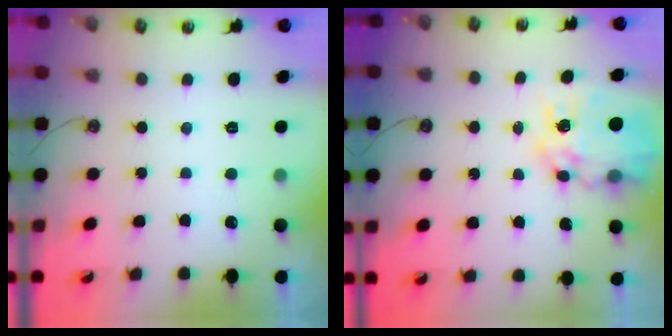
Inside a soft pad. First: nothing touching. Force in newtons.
{"total": 13.2, "press": 13.2, "slide": 1.2}